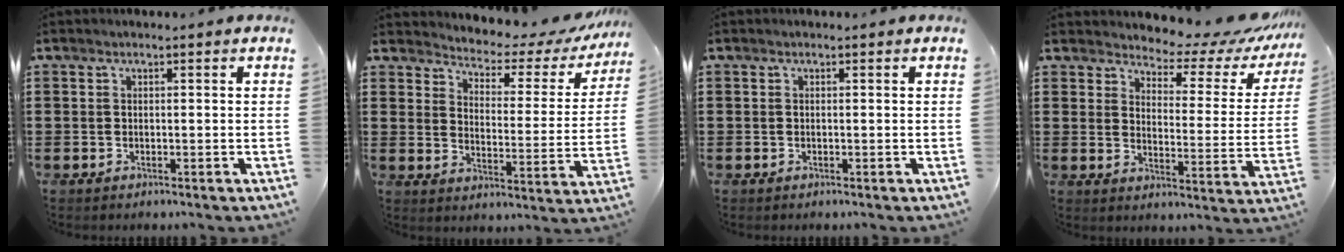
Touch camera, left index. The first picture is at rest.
{"total": 2.9, "force": [2.6, 1.0, 0.9], "torque": [-0.038, -0.022, 0.034]}
{"total": 0.0}
{"total": 5.2, "force": [4.9, 1.3, 1.1], "torque": [-0.036, -0.041, 0.079]}